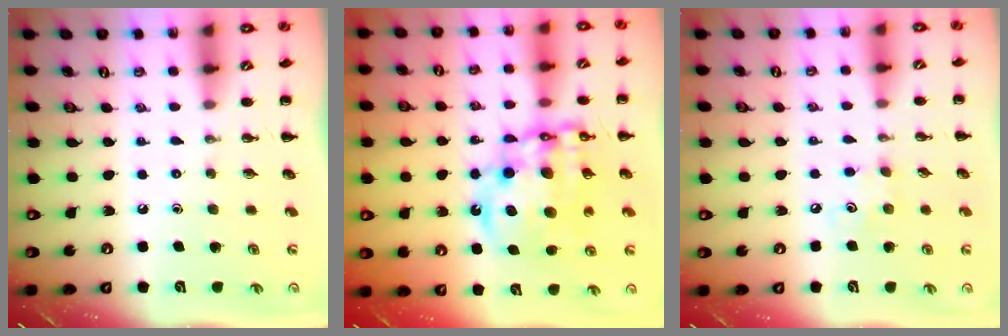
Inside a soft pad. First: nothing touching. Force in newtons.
{"total": 17.1, "press": 16.6, "slide": 4.2}
{"total": 3.8, "press": 3.7, "slide": 0.8}